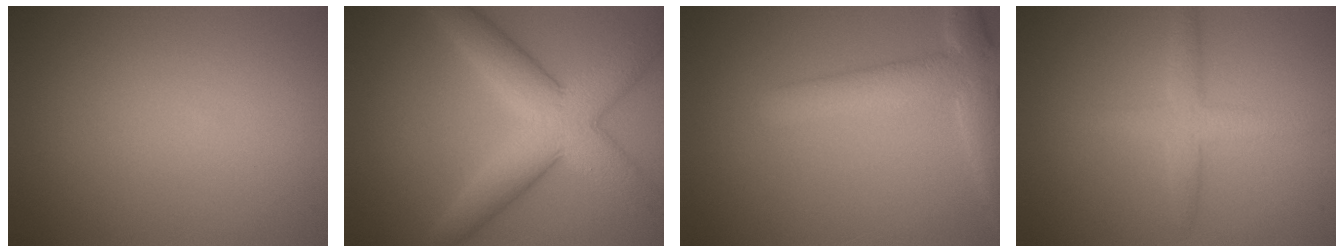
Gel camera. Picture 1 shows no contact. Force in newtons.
{"total": 7.4, "press": 7.3, "slide": 0.5}
{"total": 5.1, "press": 5.1, "slide": 0.2}
{"total": 2.7, "press": 2.7, "slide": 0.0}